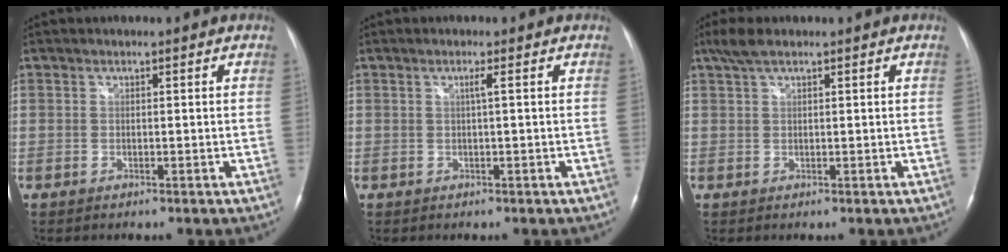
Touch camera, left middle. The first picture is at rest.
{"total": 1.0, "force": [0.2, -0.4, 0.9], "torque": [-0.021, -0.001, 0.004]}
{"total": 3.0, "force": [2.2, 0.6, 2.0], "torque": [-0.051, 0.014, 0.048]}